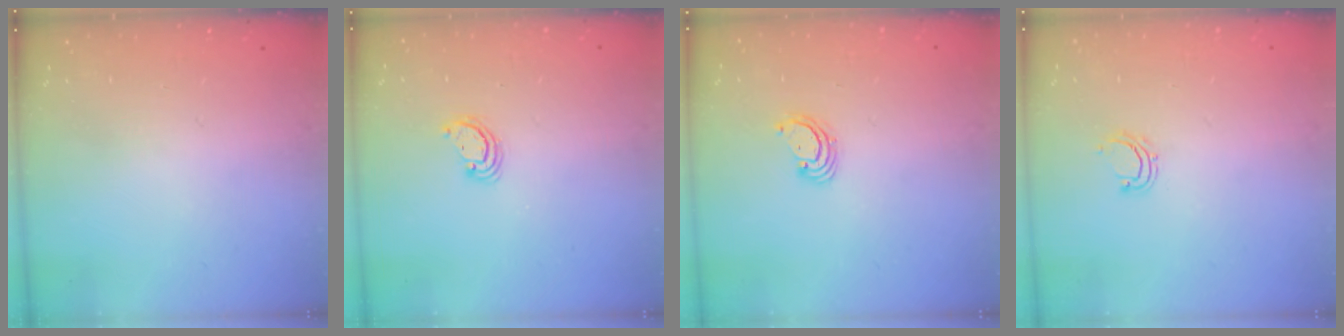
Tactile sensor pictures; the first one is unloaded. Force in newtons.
{"total": 3.0, "press": 2.9, "slide": 0.3}
{"total": 3.3, "press": 3.3, "slide": 0.3}
{"total": 4.9, "press": 4.8, "slide": 0.9}